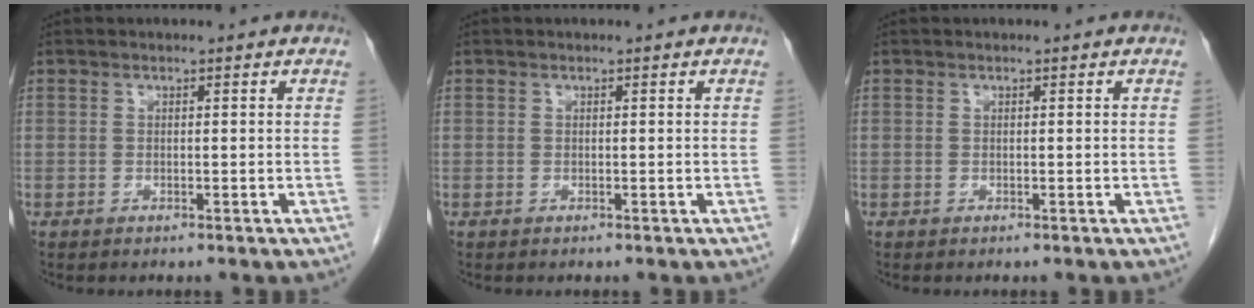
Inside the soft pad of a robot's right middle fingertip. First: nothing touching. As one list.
[{"total": 0.0}, {"total": 0.0}]